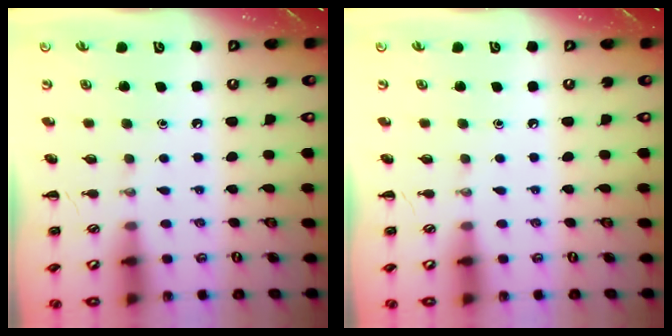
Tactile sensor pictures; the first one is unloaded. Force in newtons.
{"total": 0.0}